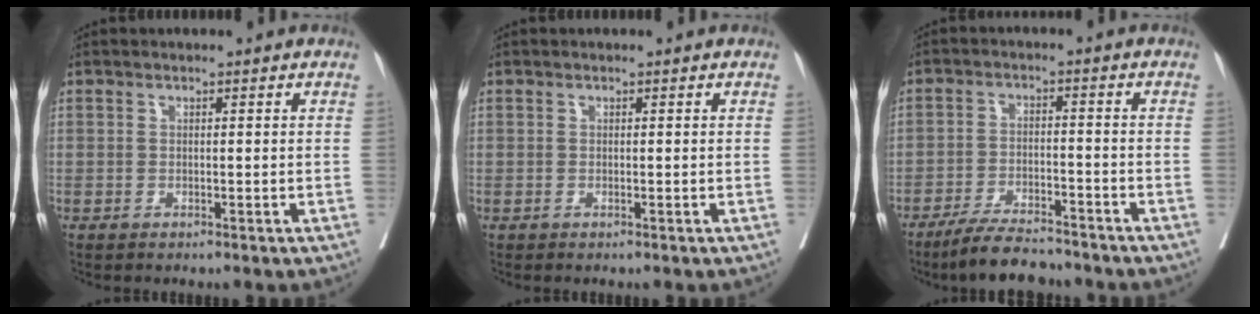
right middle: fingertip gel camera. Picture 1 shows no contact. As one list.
[{"total": 0.0}, {"total": 8.6, "force": [-7.6, 1.5, 3.6], "torque": [-0.060, -0.015, -0.131]}]